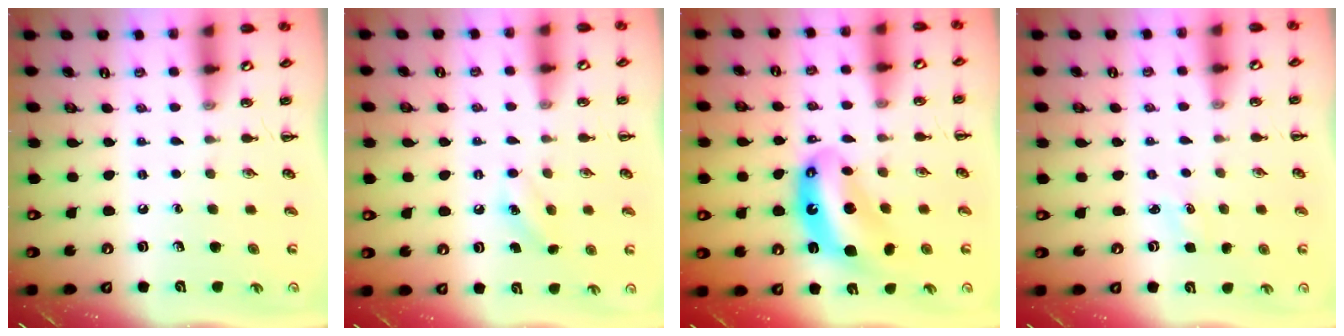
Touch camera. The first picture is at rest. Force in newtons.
{"total": 5.3, "press": 5.1, "slide": 1.2}
{"total": 10.6, "press": 10.3, "slide": 2.5}
{"total": 1.5, "press": 1.4, "slide": 0.4}